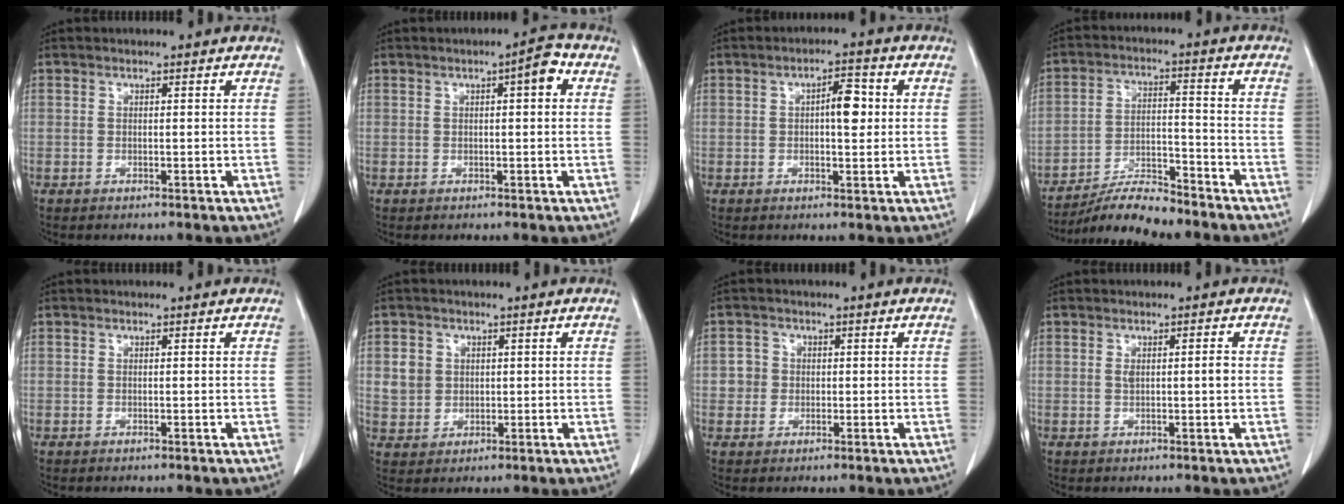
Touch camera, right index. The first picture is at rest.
{"total": 3.5, "force": [1.1, 0.7, 3.3], "torque": [-0.043, 0.012, 0.011]}
{"total": 4.5, "force": [0.5, 1.5, 4.2], "torque": [-0.065, 0.007, 0.007]}
{"total": 8.9, "force": [-8.3, 0.9, 2.9], "torque": [-0.050, -0.003, -0.145]}
{"total": 0.0}
{"total": 4.2, "force": [1.1, 3.9, 1.2], "torque": [-0.023, 0.011, 0.026]}
{"total": 2.6, "force": [0.1, 2.6, 0.3], "torque": [0.004, 0.008, 0.001]}
{"total": 2.1, "force": [0.3, 0.4, 2.1], "torque": [-0.037, 0.003, 0.007]}